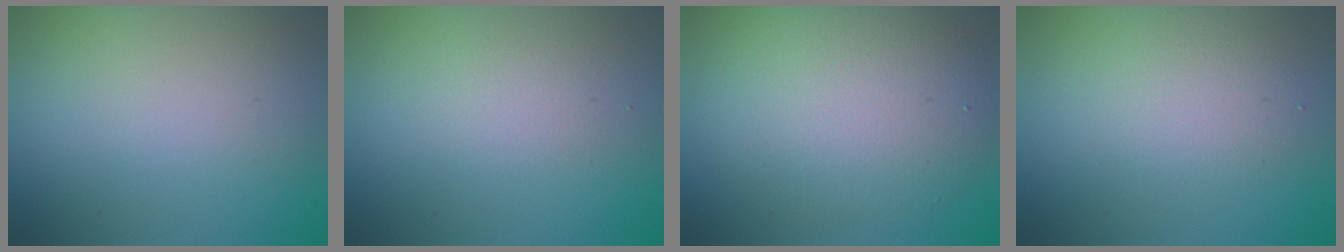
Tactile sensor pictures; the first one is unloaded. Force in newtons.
{"total": 1.3, "press": 1.3, "slide": 0.1}
{"total": 6.5, "press": 6.5, "slide": 0.5}
{"total": 2.4, "press": 2.4, "slide": 0.2}